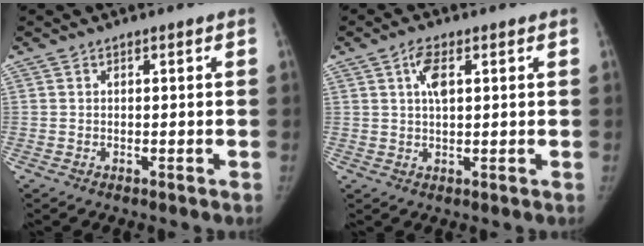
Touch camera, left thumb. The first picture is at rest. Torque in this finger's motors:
{"motor_torque": [0.14, 0.04, 0.65, -0.35, 0.13]}